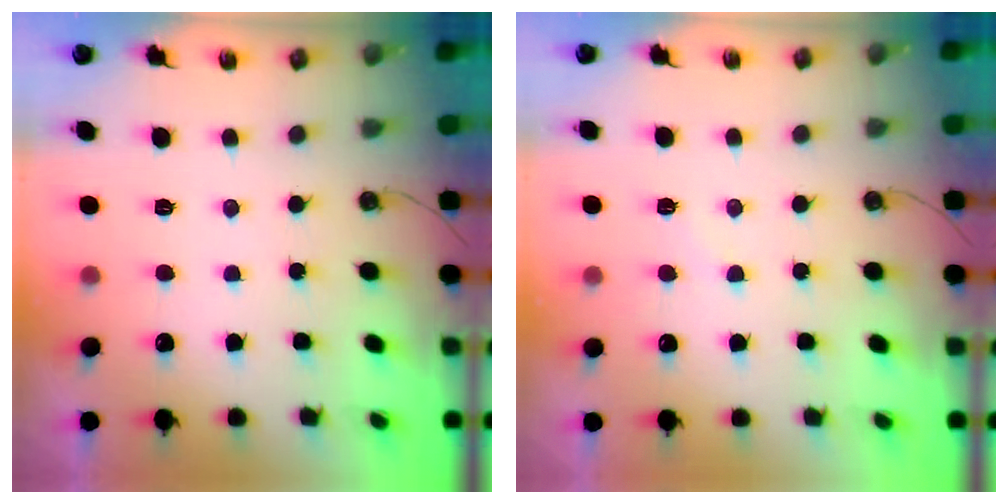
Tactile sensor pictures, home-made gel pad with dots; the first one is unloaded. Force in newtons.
{"total": 4.8, "press": 4.8, "slide": 0.5}